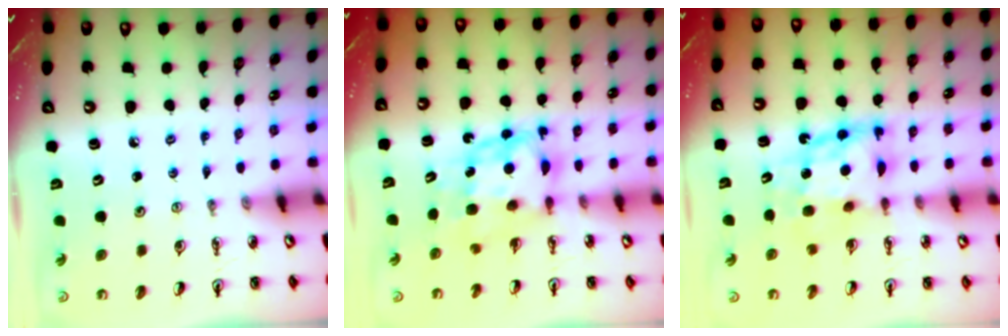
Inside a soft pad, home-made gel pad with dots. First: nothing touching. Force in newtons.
{"total": 7.3, "press": 7.3, "slide": 0.5}
{"total": 10.5, "press": 10.5, "slide": 1.0}